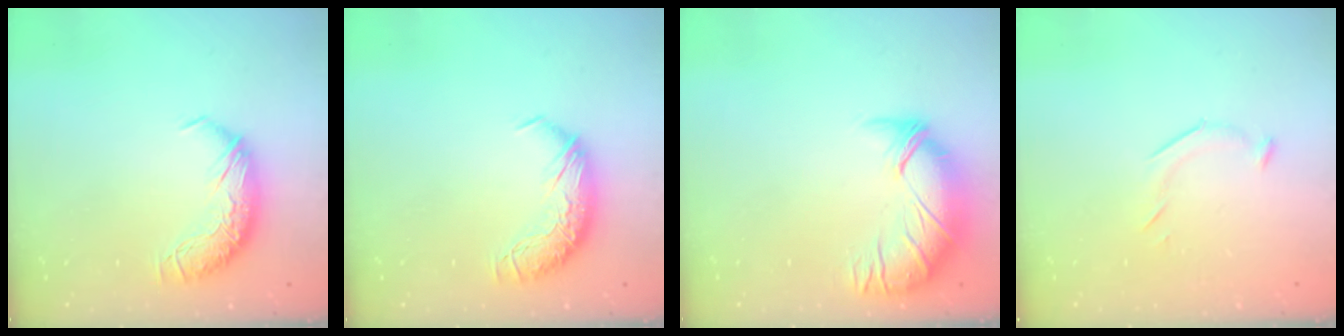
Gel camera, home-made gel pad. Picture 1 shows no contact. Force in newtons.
{"total": 0.0}
{"total": 2.5, "press": 0.5, "slide": 2.5}
{"total": 6.5, "press": 6.5, "slide": 1.0}